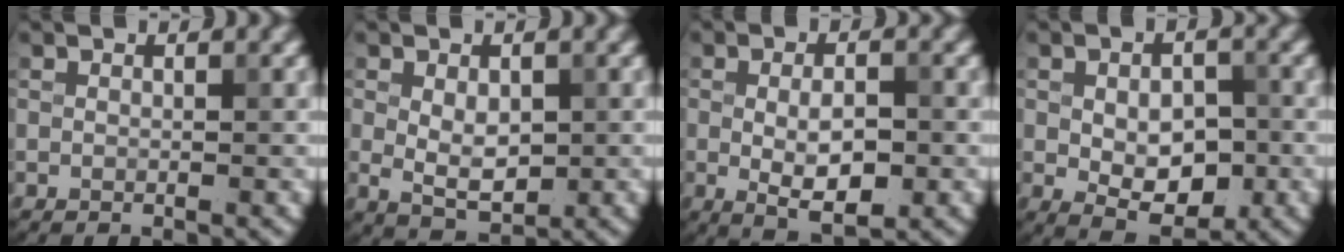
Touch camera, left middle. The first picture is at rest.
{"total": 3.4, "force": [0.1, 2.0, 2.7], "torque": [-0.047, -0.003, 0.007]}
{"total": 4.6, "force": [-0.6, 2.0, 4.1], "torque": [-0.069, -0.005, -0.007]}
{"total": 5.5, "force": [-0.9, 3.2, 4.5], "torque": [-0.078, -0.011, -0.008]}